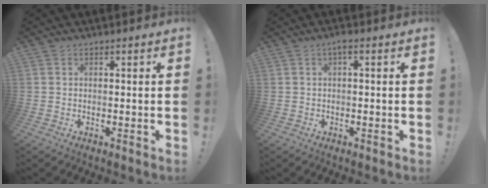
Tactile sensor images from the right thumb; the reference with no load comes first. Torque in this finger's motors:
{"motor_torque": [0.14, 0.13, 0.23, -0.11, -0.02]}